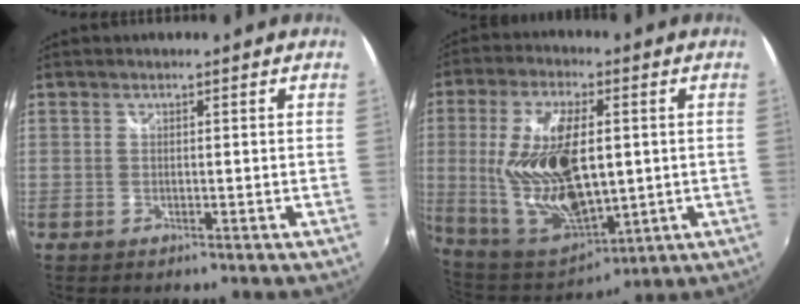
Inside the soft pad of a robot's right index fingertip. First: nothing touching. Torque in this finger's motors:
{"motor_torque": [0.83, -0.03, 1.05, 0.21]}